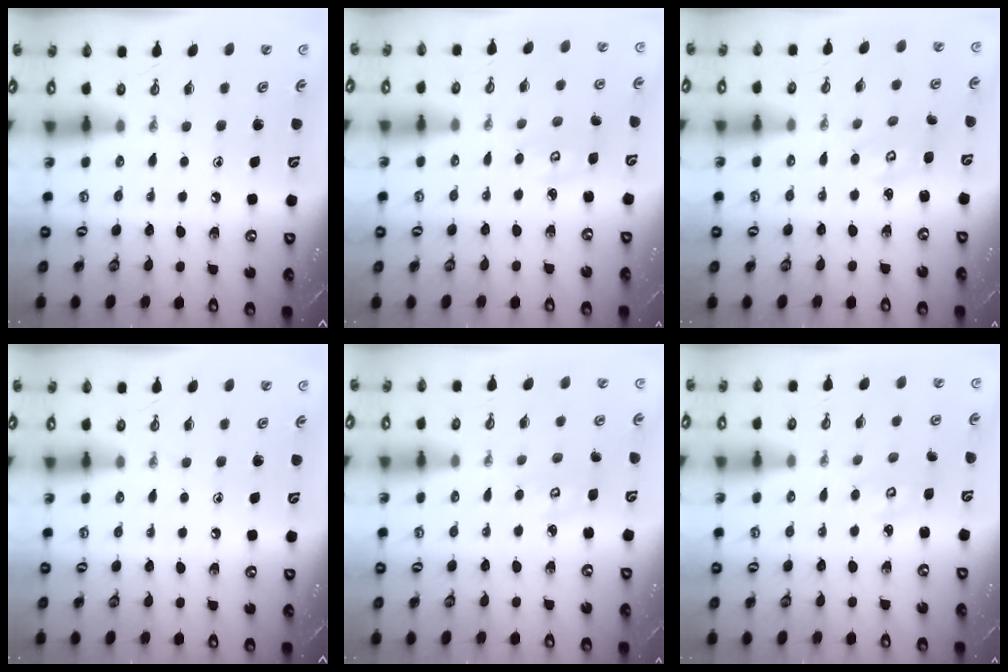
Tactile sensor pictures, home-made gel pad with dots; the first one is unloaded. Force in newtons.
{"total": 4.0, "press": 4.0, "slide": 0.3}
{"total": 3.8, "press": 3.8, "slide": 0.5}
{"total": 0.0}
{"total": 2.9, "press": 2.9, "slide": 0.2}
{"total": 2.9, "press": 2.9, "slide": 0.3}